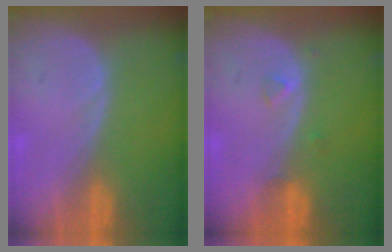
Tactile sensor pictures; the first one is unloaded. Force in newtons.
{"total": 1.2, "press": 1.2, "slide": 0.1}